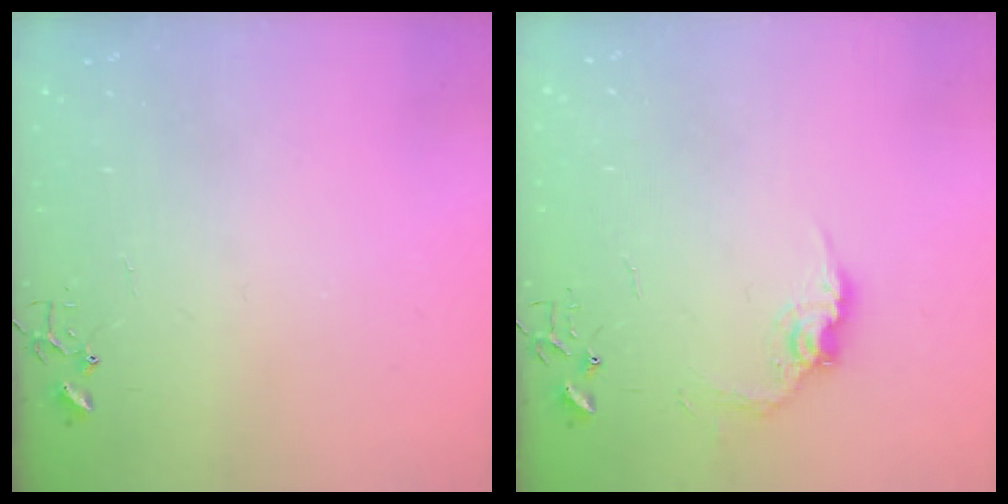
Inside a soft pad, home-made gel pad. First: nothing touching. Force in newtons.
{"total": 9.9, "press": 9.9, "slide": 0.6}